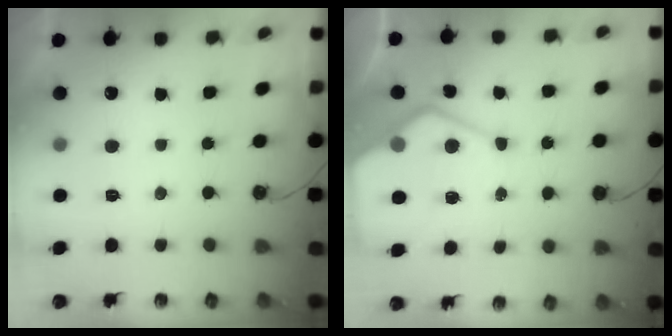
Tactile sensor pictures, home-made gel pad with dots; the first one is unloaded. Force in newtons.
{"total": 13.5, "press": 13.5, "slide": 1.3}